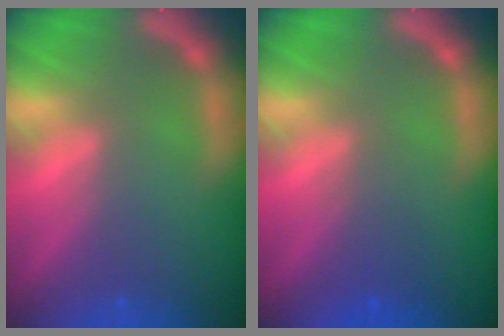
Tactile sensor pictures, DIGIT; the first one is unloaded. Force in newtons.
{"total": 2.0}